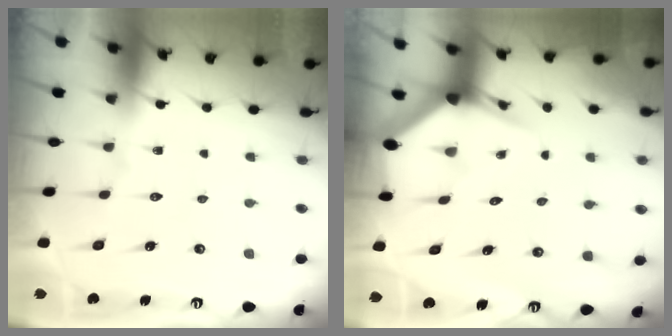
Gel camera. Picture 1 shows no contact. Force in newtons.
{"total": 3.0, "press": 2.9, "slide": 0.5}